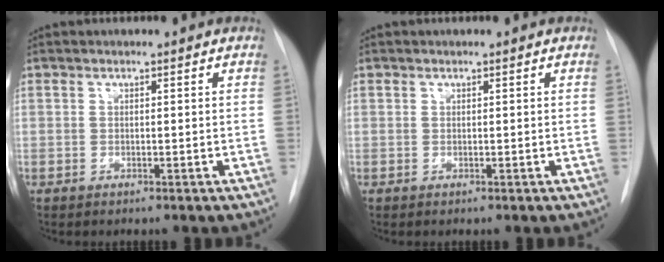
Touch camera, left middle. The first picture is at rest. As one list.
[{"total": 0.0}]